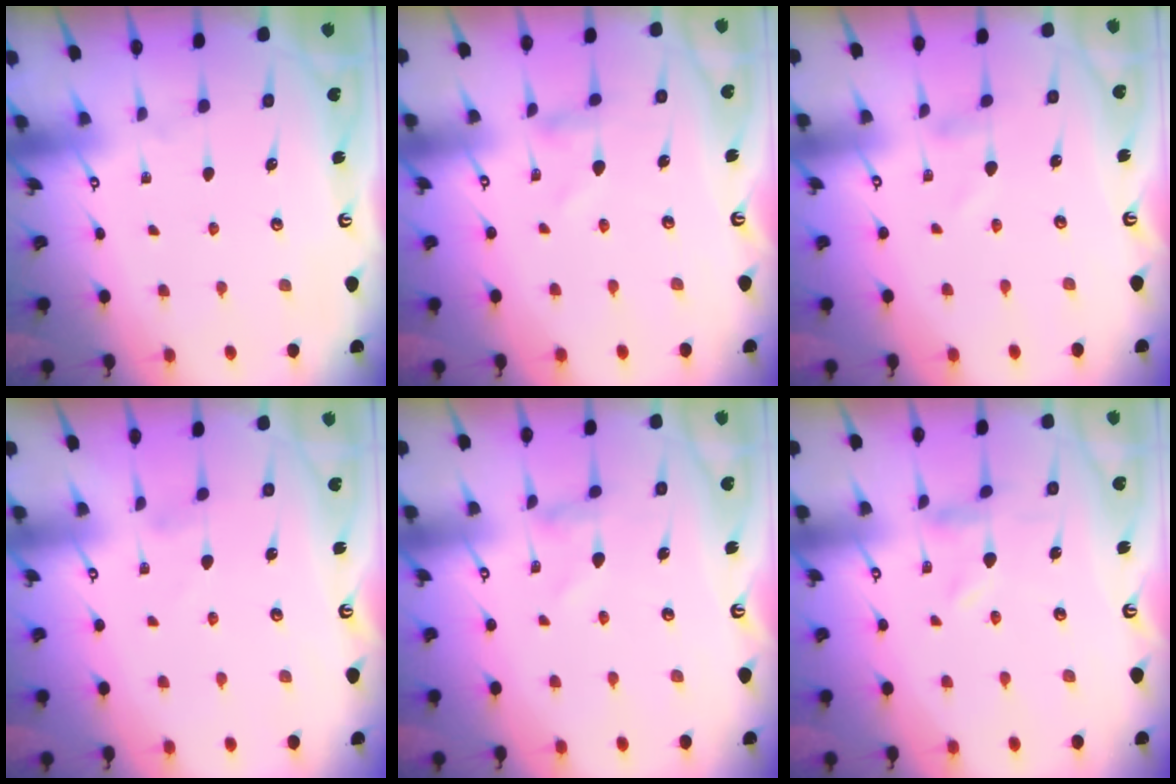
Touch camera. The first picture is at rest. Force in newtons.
{"total": 0.0}
{"total": 1.5, "press": 1.5, "slide": 0.1}
{"total": 1.2, "press": 1.2, "slide": 0.0}
{"total": 0.8, "press": 0.8, "slide": 0.1}
{"total": 0.0}